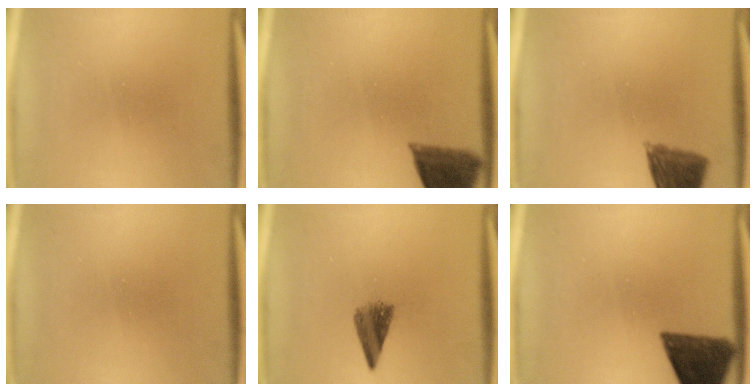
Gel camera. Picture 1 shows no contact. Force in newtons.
{"total": 9.5}
{"total": 7.7}
{"total": 0.0}
{"total": 4.0}
{"total": 10.6}